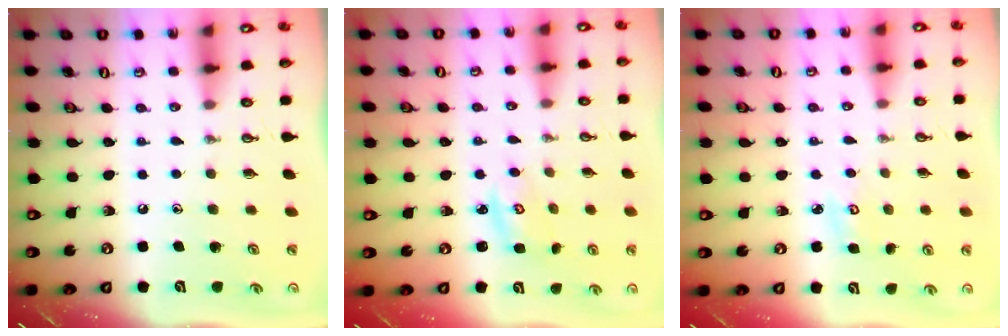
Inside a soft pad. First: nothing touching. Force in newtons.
{"total": 2.9, "press": 2.9, "slide": 0.4}
{"total": 3.9, "press": 3.9, "slide": 0.3}